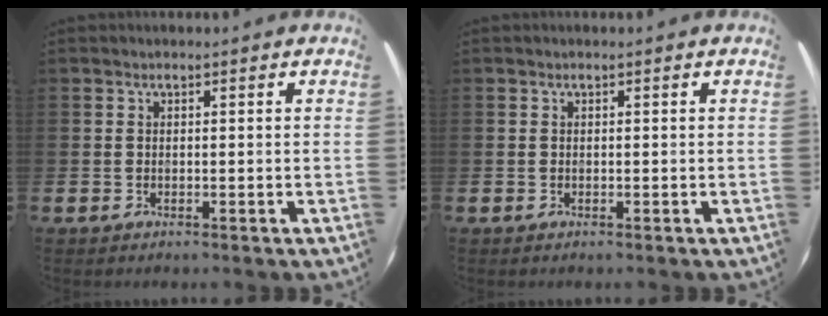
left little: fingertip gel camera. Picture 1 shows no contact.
{"total": 0.0}